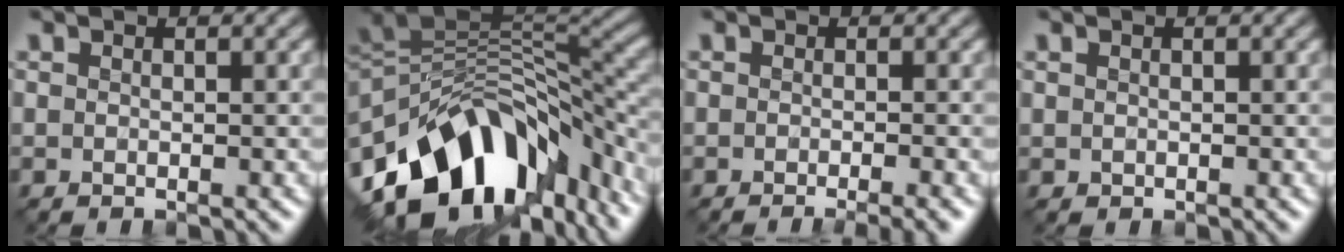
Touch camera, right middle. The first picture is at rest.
{"total": 14.7, "force": [-7.0, 8.6, 9.7], "torque": [-0.189, 0.001, -0.106]}
{"total": 2.2, "force": [-1.3, 0.1, 1.7], "torque": [-0.024, -0.007, -0.022]}
{"total": 0.0}